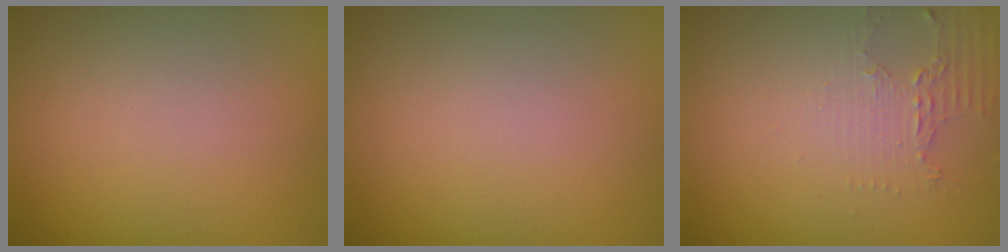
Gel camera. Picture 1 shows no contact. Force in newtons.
{"total": 0.0}
{"total": 2.1, "press": 1.5, "slide": 1.4}